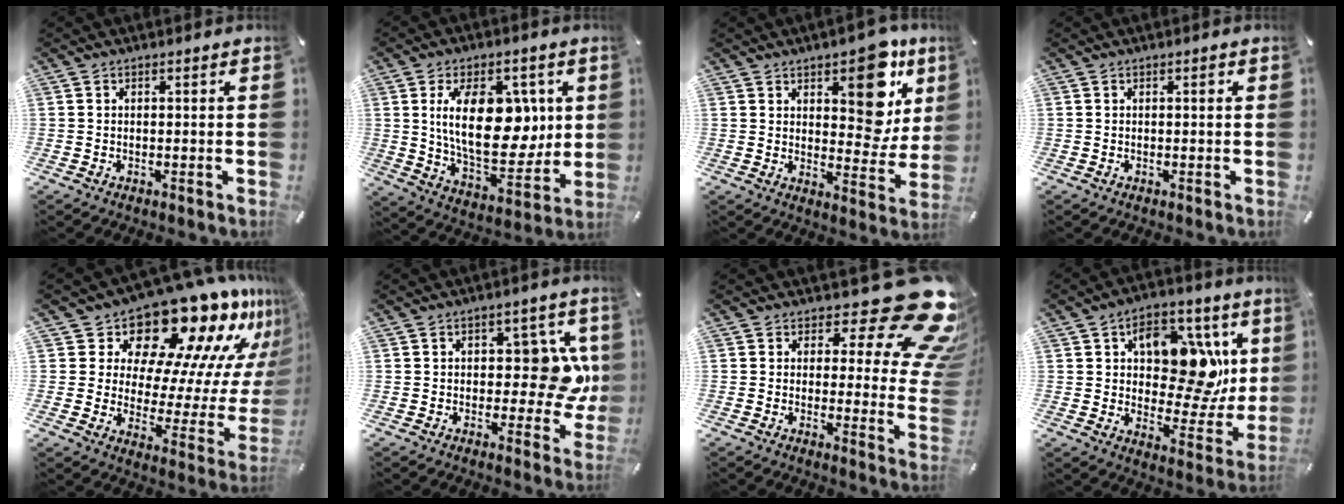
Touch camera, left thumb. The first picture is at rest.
{"total": 19.8, "force": [4.6, 11.3, 15.7], "torque": [-0.266, -0.011, 0.075]}
{"total": 13.8, "force": [7.0, 7.7, 9.2], "torque": [-0.088, -0.054, 0.115]}
{"total": 0.8, "force": [0.2, 0.2, 0.7], "torque": [-0.006, 0.000, 0.000]}
{"total": 20.1, "force": [16.3, 8.4, 8.2], "torque": [-0.094, -0.155, 0.272]}
{"total": 12.7, "force": [0.9, 7.5, 10.1], "torque": [-0.111, -0.002, 0.015]}
{"total": 20.8, "force": [10.6, 8.4, 15.8], "torque": [-0.194, -0.071, 0.172]}
{"total": 16.5, "force": [5.1, 10.5, 11.6], "torque": [-0.149, -0.028, 0.092]}